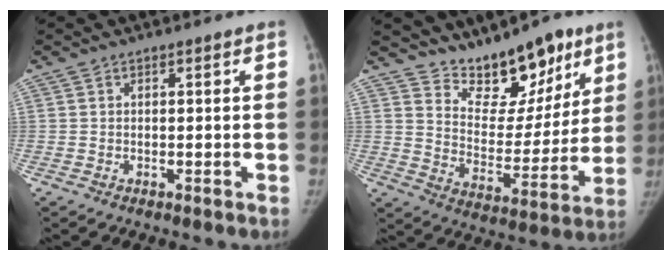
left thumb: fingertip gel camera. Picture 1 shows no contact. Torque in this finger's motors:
{"motor_torque": [0.67, 0.70, -0.04, -0.20, -0.06]}